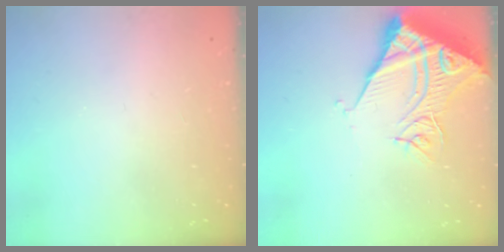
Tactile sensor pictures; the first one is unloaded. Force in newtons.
{"total": 13.1, "press": 13.0, "slide": 1.7}